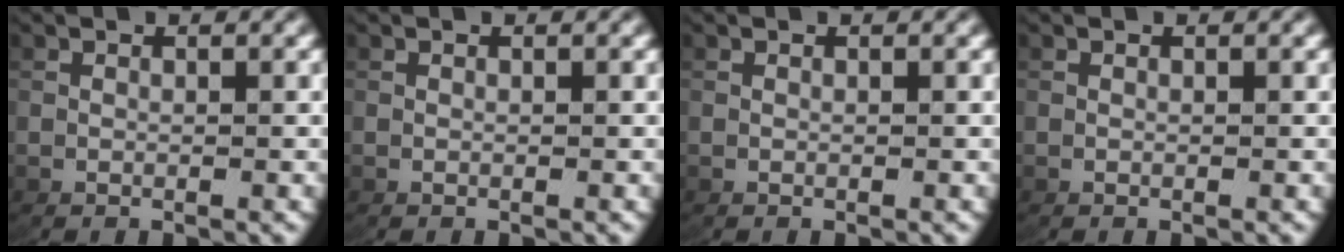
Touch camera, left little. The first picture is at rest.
{"total": 0.0}
{"total": 0.0}
{"total": 0.0}